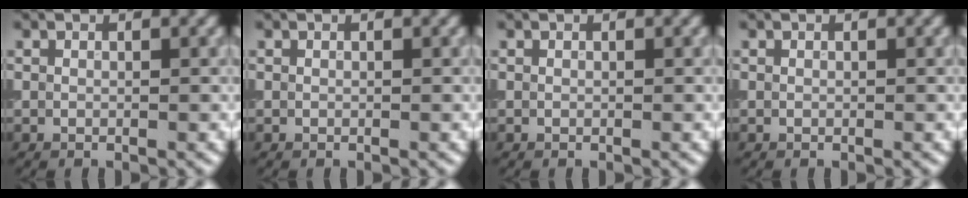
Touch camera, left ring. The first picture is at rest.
{"total": 0.0}
{"total": 0.0}
{"total": 0.0}